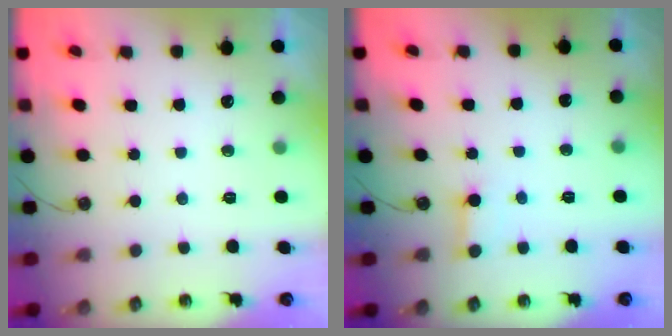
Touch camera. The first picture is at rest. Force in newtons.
{"total": 2.2, "press": 2.2, "slide": 0.1}